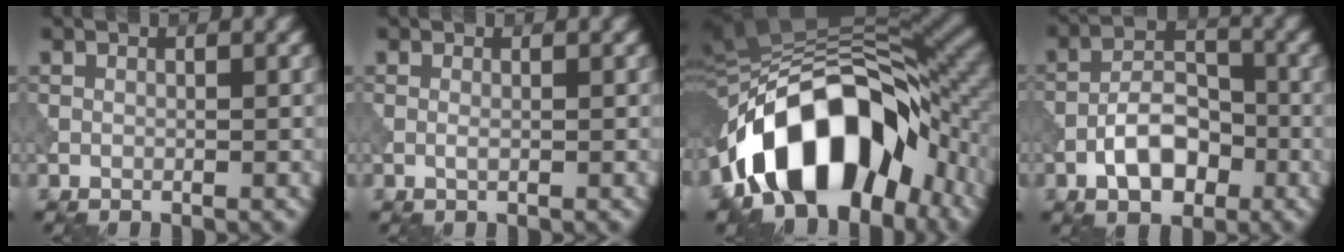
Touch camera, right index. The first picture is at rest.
{"total": 0.5, "force": [-0.1, 0.1, 0.5], "torque": [-0.013, -0.002, -0.001]}
{"total": 14.9, "force": [-6.7, 8.5, 10.3], "torque": [-0.148, 0.011, -0.120]}
{"total": 5.3, "force": [-2.3, 2.9, 3.7], "torque": [-0.054, 0.011, -0.045]}